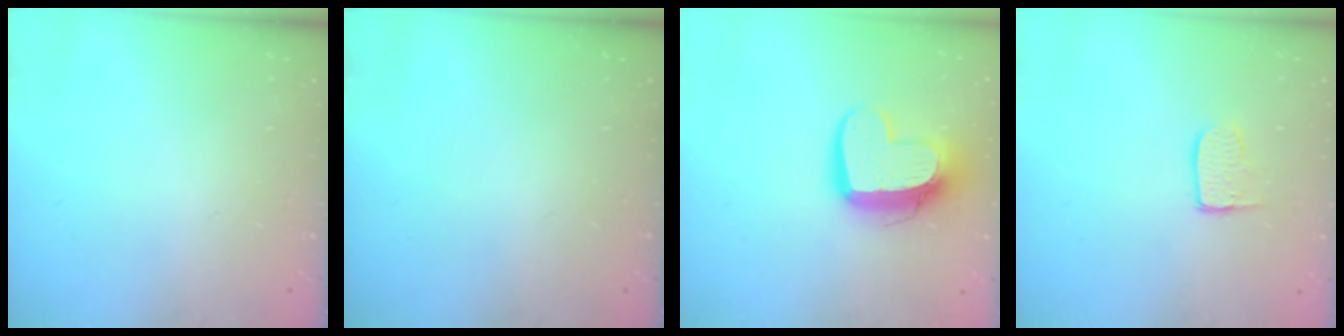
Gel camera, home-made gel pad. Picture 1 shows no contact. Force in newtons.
{"total": 0.0}
{"total": 14.1, "press": 14.0, "slide": 1.2}
{"total": 6.7, "press": 6.7, "slide": 0.2}